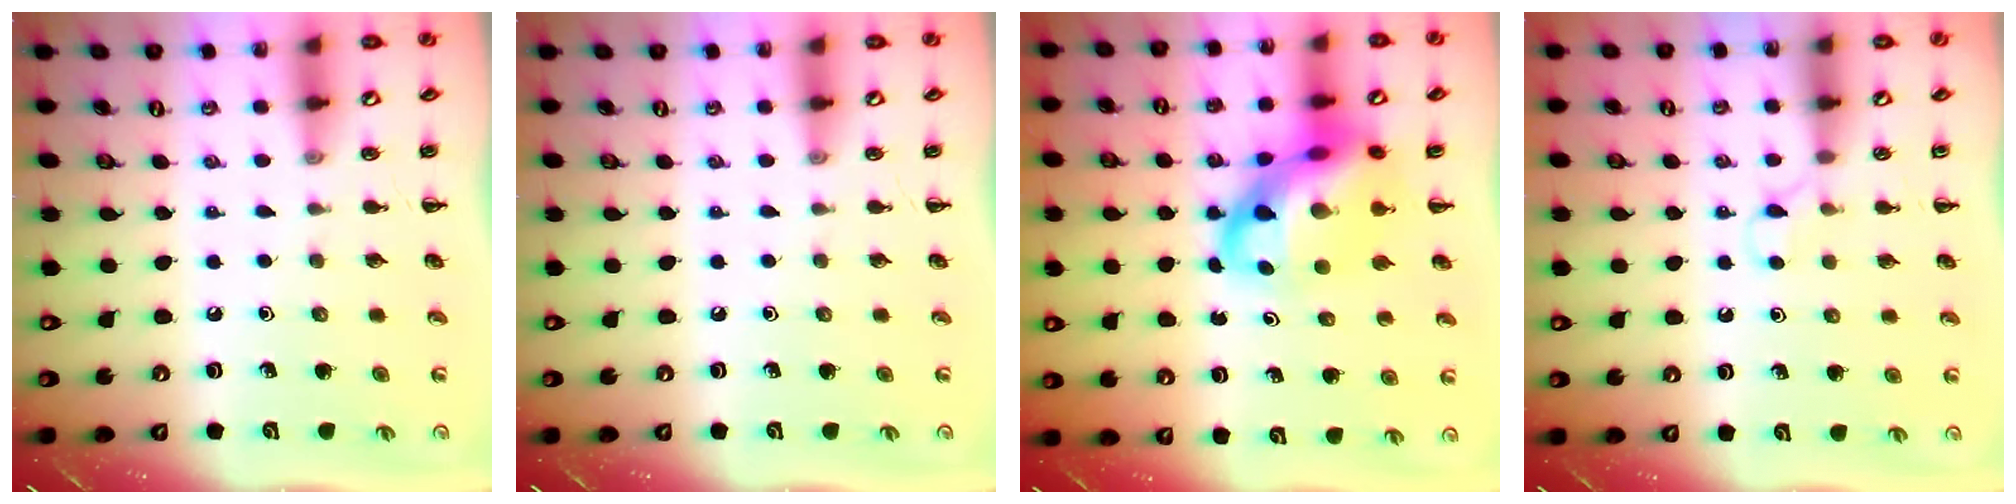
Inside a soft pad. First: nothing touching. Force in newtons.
{"total": 0.0}
{"total": 15.2, "press": 14.7, "slide": 3.8}
{"total": 2.6, "press": 2.4, "slide": 0.9}